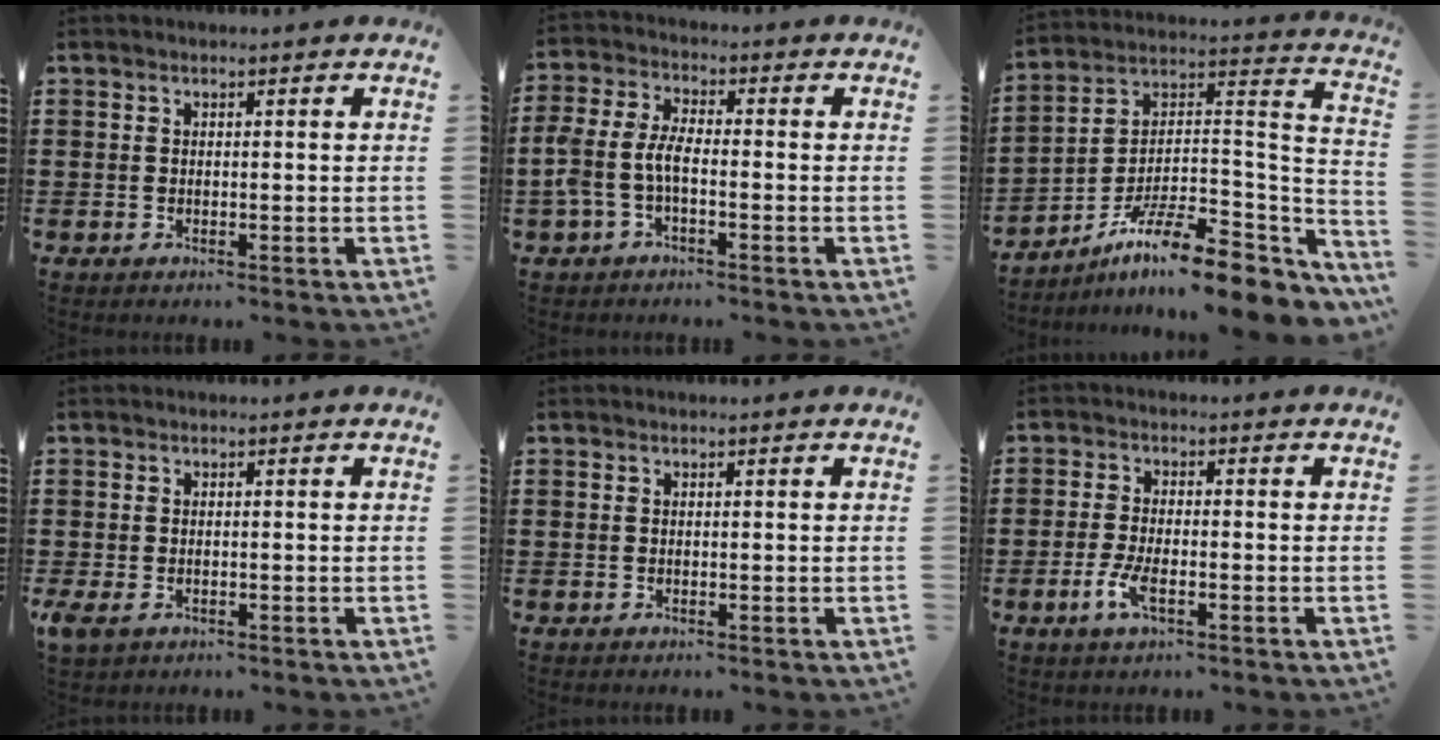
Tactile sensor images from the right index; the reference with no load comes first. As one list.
[{"total": 4.7, "force": [-1.7, 2.0, 3.9], "torque": [-0.107, -0.005, -0.041]}, {"total": 12.9, "force": [-9.0, 3.2, 8.6], "torque": [-0.148, 0.016, -0.161]}, {"total": 1.3, "force": [-0.7, 0.8, 0.8], "torque": [-0.026, -0.004, -0.017]}, {"total": 0.0}, {"total": 4.2, "force": [-1.8, 1.4, 3.5], "torque": [-0.086, -0.008, -0.041]}]